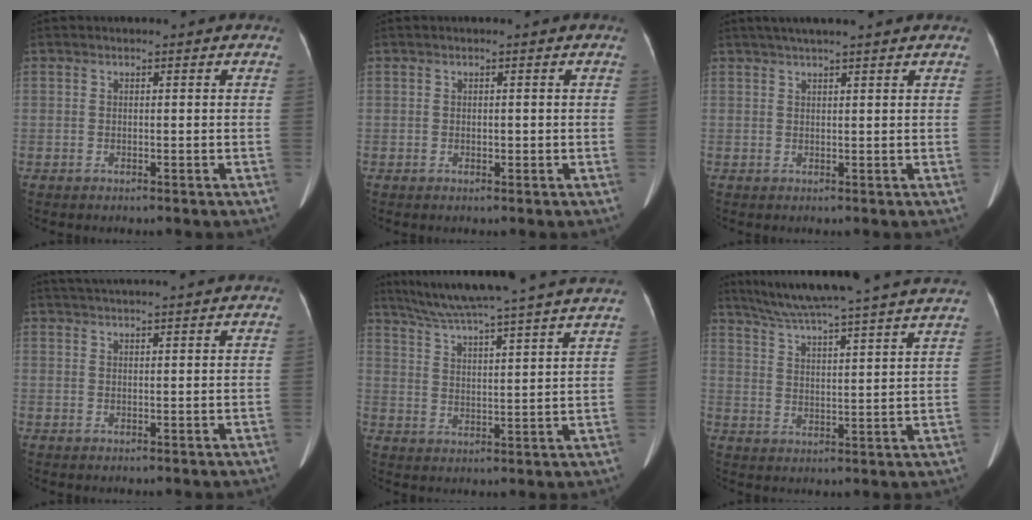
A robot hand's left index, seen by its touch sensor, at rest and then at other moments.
{"total": 0.6, "force": [-0.1, 0.3, 0.4], "torque": [-0.007, -0.002, -0.001]}
{"total": 6.5, "force": [5.3, -0.2, 3.7], "torque": [-0.056, 0.031, 0.076]}
{"total": 10.2, "force": [9.3, -0.4, 4.1], "torque": [-0.067, 0.033, 0.126]}
{"total": 24.7, "force": [22.0, -1.0, 11.3], "torque": [-0.190, -0.017, 0.299]}
{"total": 26.4, "force": [23.7, -0.5, 11.6], "torque": [-0.192, -0.025, 0.314]}